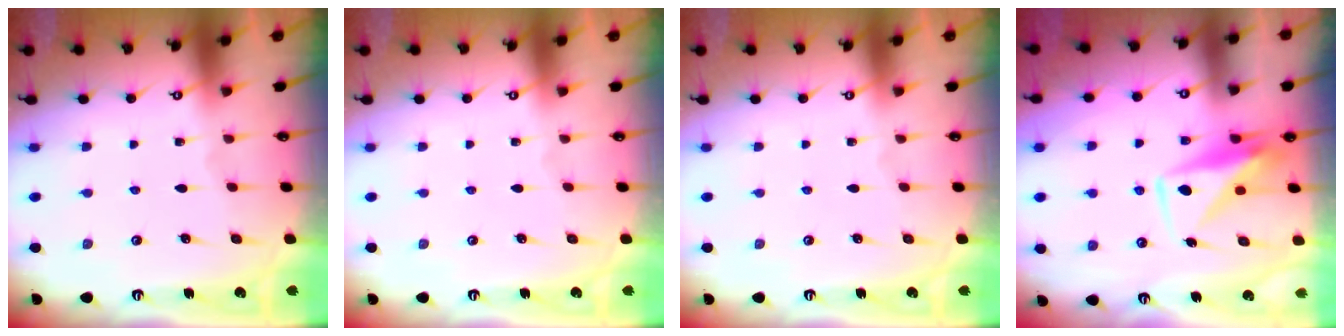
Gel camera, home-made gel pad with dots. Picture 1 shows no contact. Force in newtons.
{"total": 0.0}
{"total": 0.0}
{"total": 10.7, "press": 10.6, "slide": 0.5}